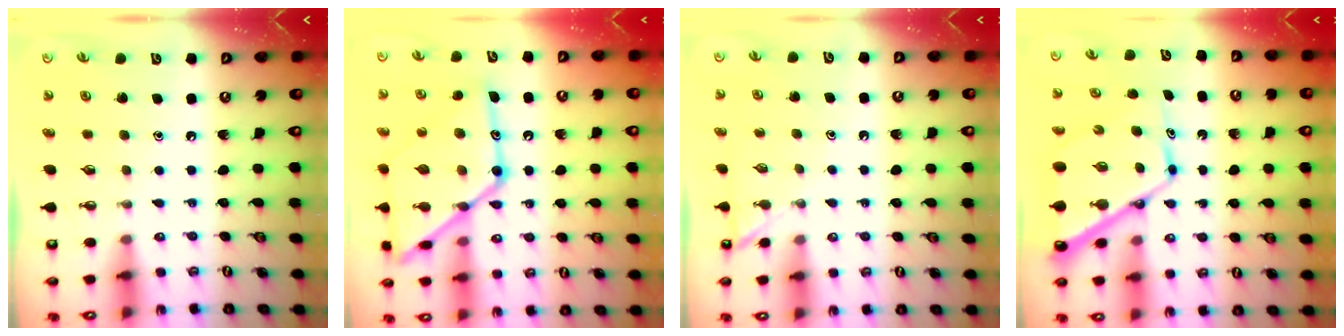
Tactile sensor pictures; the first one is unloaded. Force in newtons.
{"total": 22.0, "press": 21.9, "slide": 1.6}
{"total": 2.1, "press": 2.1, "slide": 0.3}
{"total": 13.3, "press": 13.2, "slide": 1.3}